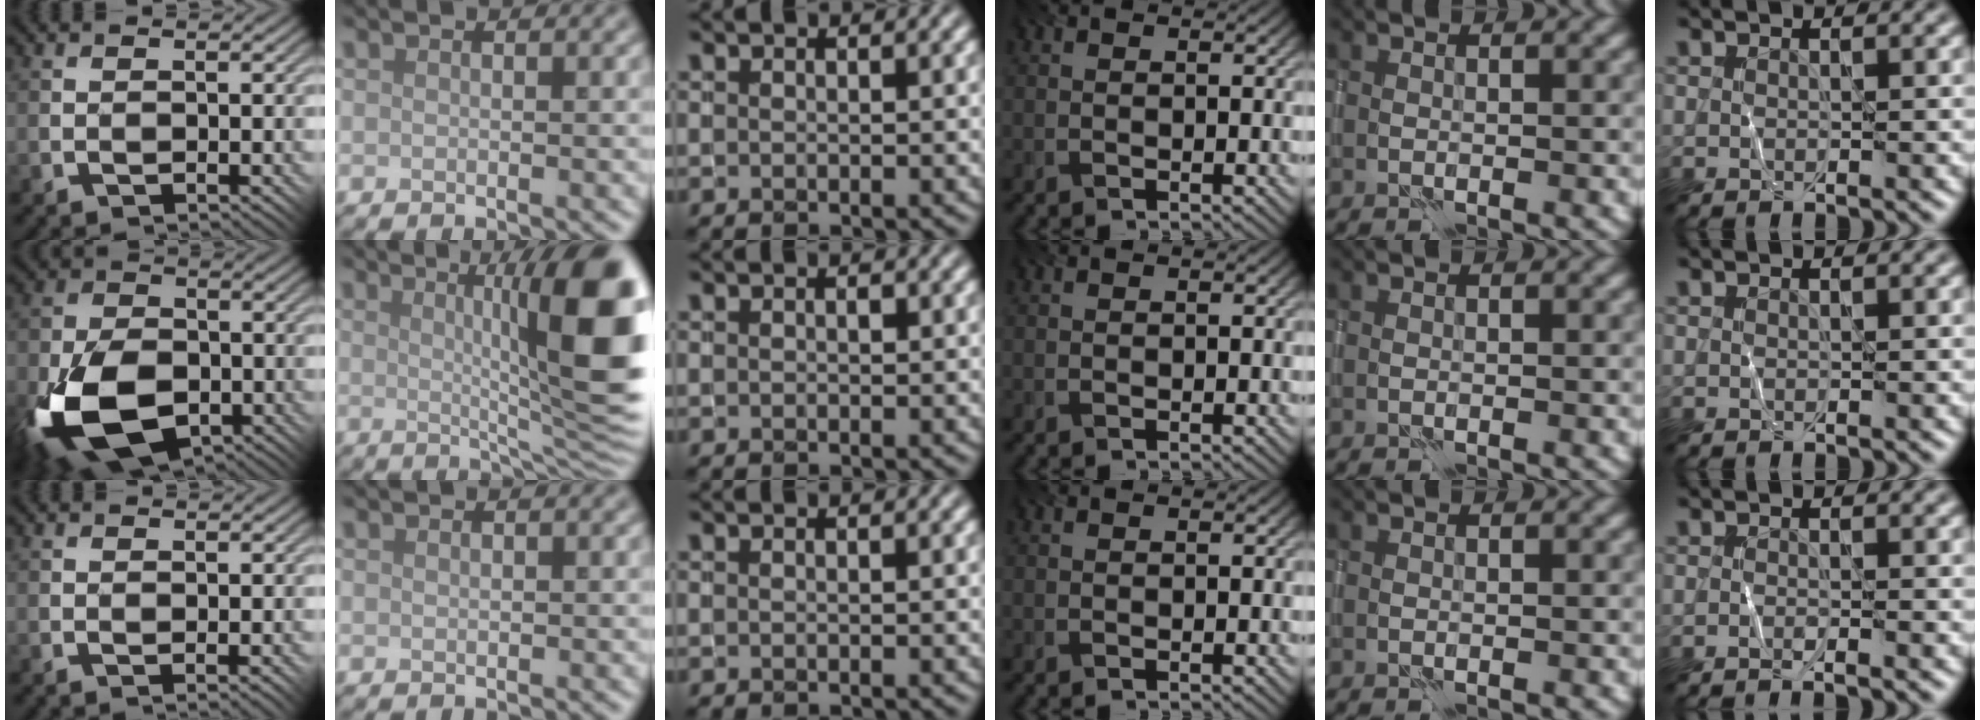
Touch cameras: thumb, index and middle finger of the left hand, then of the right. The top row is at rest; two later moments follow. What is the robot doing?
{"motion": "wrap", "object": "thread"}